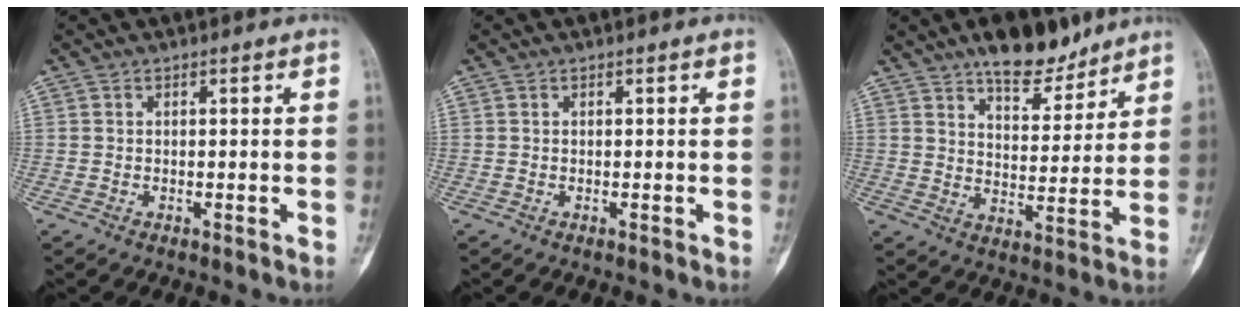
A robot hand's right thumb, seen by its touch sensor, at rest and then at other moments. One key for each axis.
{"total": 0.0}
{"total": 11.4, "fx": 8.7, "fy": 4.8, "fz": 5.6, "tx": -0.049, "ty": -0.058, "tz": 0.138}